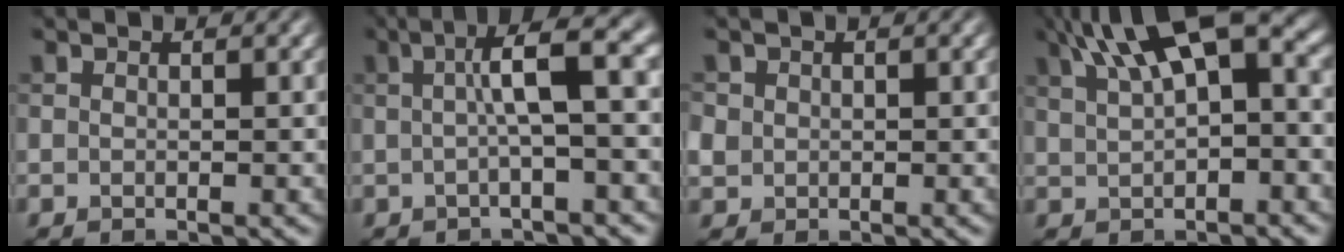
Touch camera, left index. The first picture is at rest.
{"total": 6.1, "force": [1.0, 1.2, 5.9], "torque": [-0.081, 0.022, 0.006]}
{"total": 1.7, "force": [0.3, 1.6, 0.4], "torque": [-0.007, -0.001, 0.006]}
{"total": 10.7, "force": [4.8, 4.1, 8.6], "torque": [-0.156, 0.024, 0.079]}